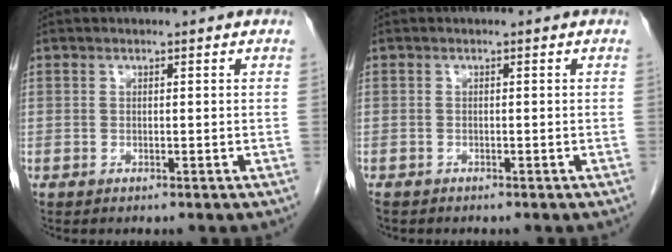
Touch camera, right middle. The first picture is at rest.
{"total": 1.3, "force": [-1.1, 0.7, 0.3], "torque": [-0.013, -0.002, -0.017]}